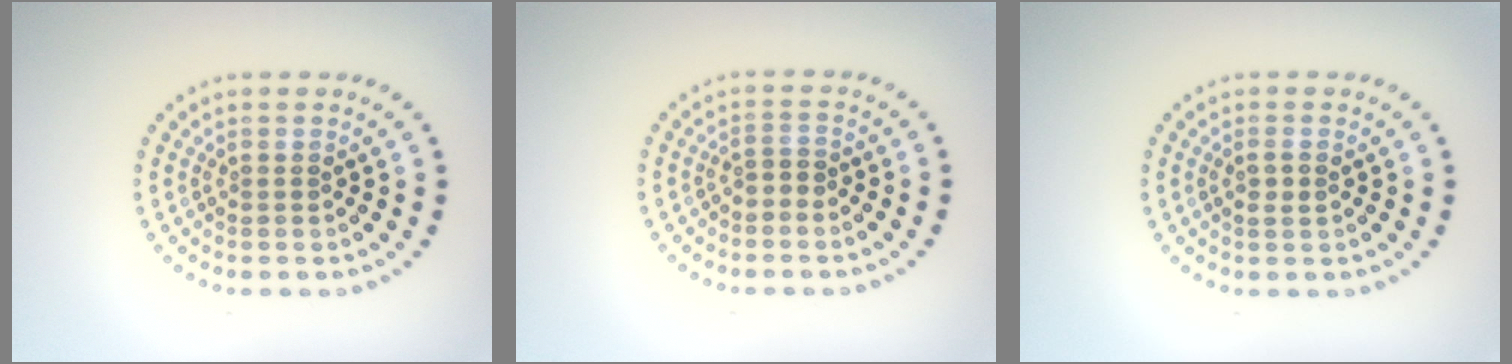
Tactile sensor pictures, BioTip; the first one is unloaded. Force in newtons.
{"total": 1.1, "press": 0.9, "slide": 0.7}
{"total": 1.2, "press": 1.2, "slide": 0.3}